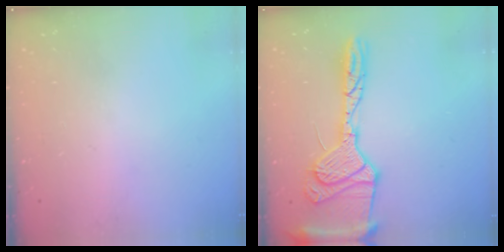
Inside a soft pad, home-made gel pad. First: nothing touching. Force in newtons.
{"total": 20.7, "press": 20.5, "slide": 2.4}